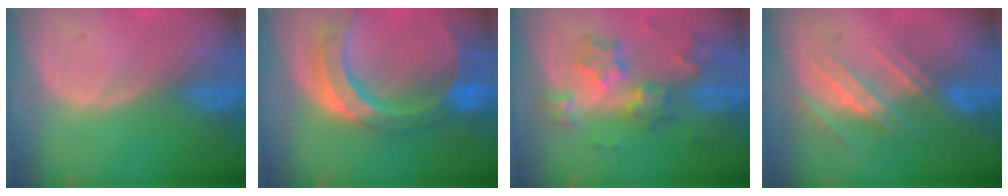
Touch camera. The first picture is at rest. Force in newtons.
{"total": 11.3, "press": 9.5, "slide": 6.0}
{"total": 8.4, "press": 7.3, "slide": 4.1}
{"total": 7.6, "press": 6.9, "slide": 3.3}